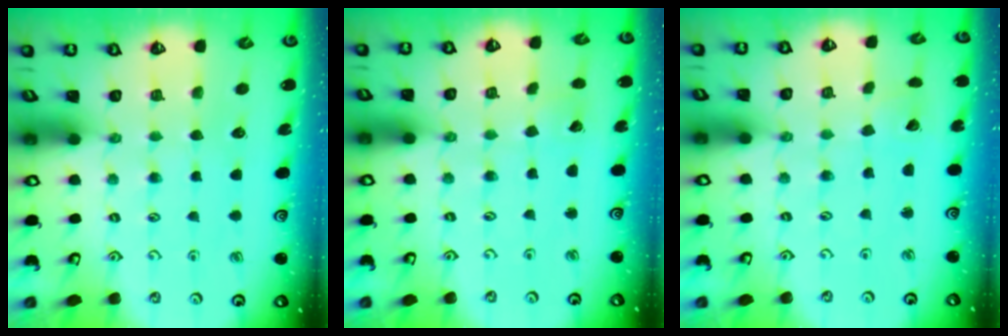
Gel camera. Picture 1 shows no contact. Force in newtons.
{"total": 2.7, "press": 2.7, "slide": 0.2}
{"total": 3.4, "press": 3.4, "slide": 0.5}